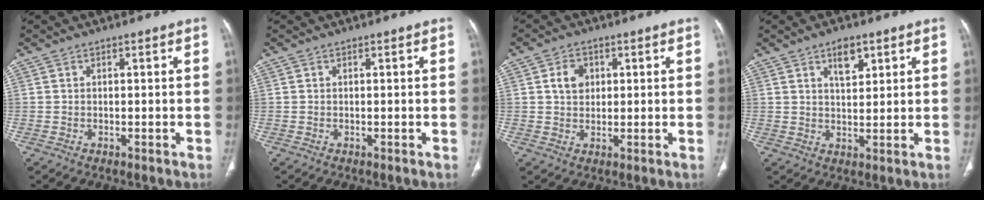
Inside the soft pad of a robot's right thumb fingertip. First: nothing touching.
{"total": 0.0}
{"total": 4.4, "force": [1.2, 3.4, 2.5], "torque": [-0.026, -0.001, 0.021]}
{"total": 5.1, "force": [2.8, 2.4, 3.5], "torque": [-0.044, -0.017, 0.048]}